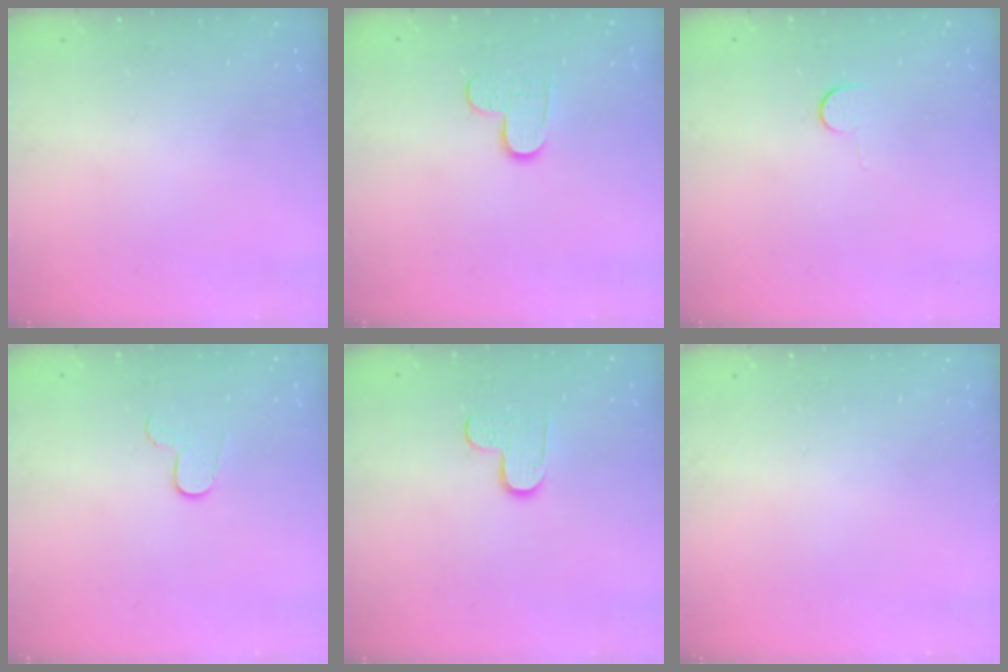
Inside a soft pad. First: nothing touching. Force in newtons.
{"total": 5.3, "press": 5.3, "slide": 0.3}
{"total": 4.9, "press": 4.9, "slide": 0.5}
{"total": 4.5, "press": 4.5, "slide": 0.3}
{"total": 5.7, "press": 5.7, "slide": 0.4}
{"total": 0.0}